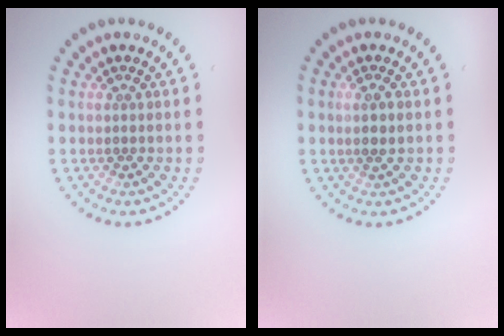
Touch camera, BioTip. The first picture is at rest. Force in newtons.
{"total": 1.1, "press": 1.0, "slide": 0.5}